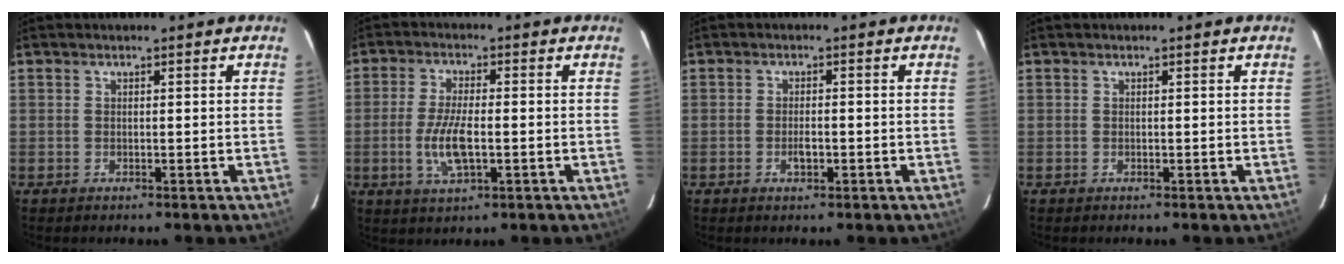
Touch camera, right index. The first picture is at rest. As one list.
[{"total": 7.9, "force": [-1.7, 2.6, 7.2], "torque": [-0.150, -0.007, -0.032]}, {"total": 2.3, "force": [-0.9, 1.0, 1.9], "torque": [-0.038, 0.000, -0.015]}, {"total": 0.0}]